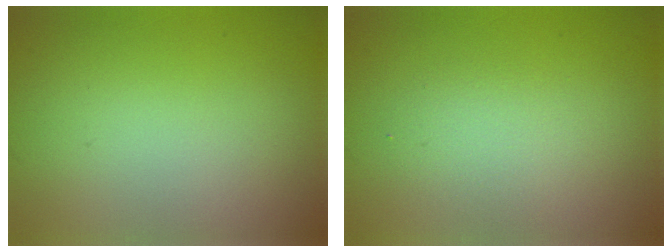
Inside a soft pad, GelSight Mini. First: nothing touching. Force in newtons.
{"total": 2.2, "press": 2.2, "slide": 0.2}